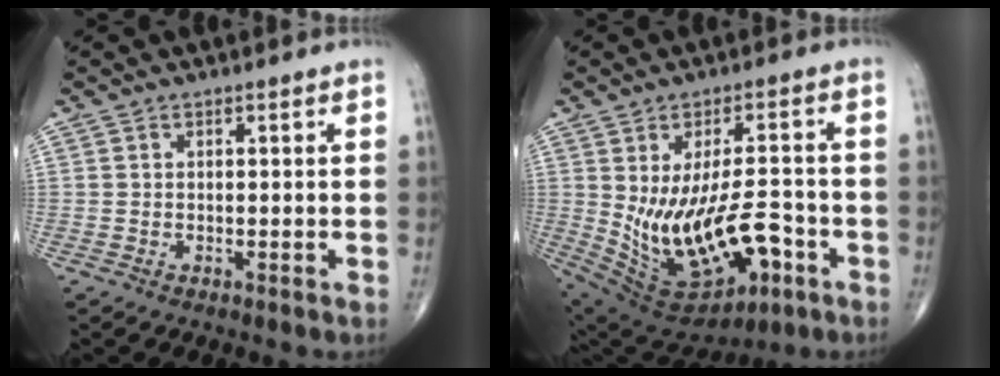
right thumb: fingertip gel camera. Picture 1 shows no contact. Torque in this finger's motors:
{"motor_torque": [2.18, 2.39, 0.70, 0.22, 0.45]}